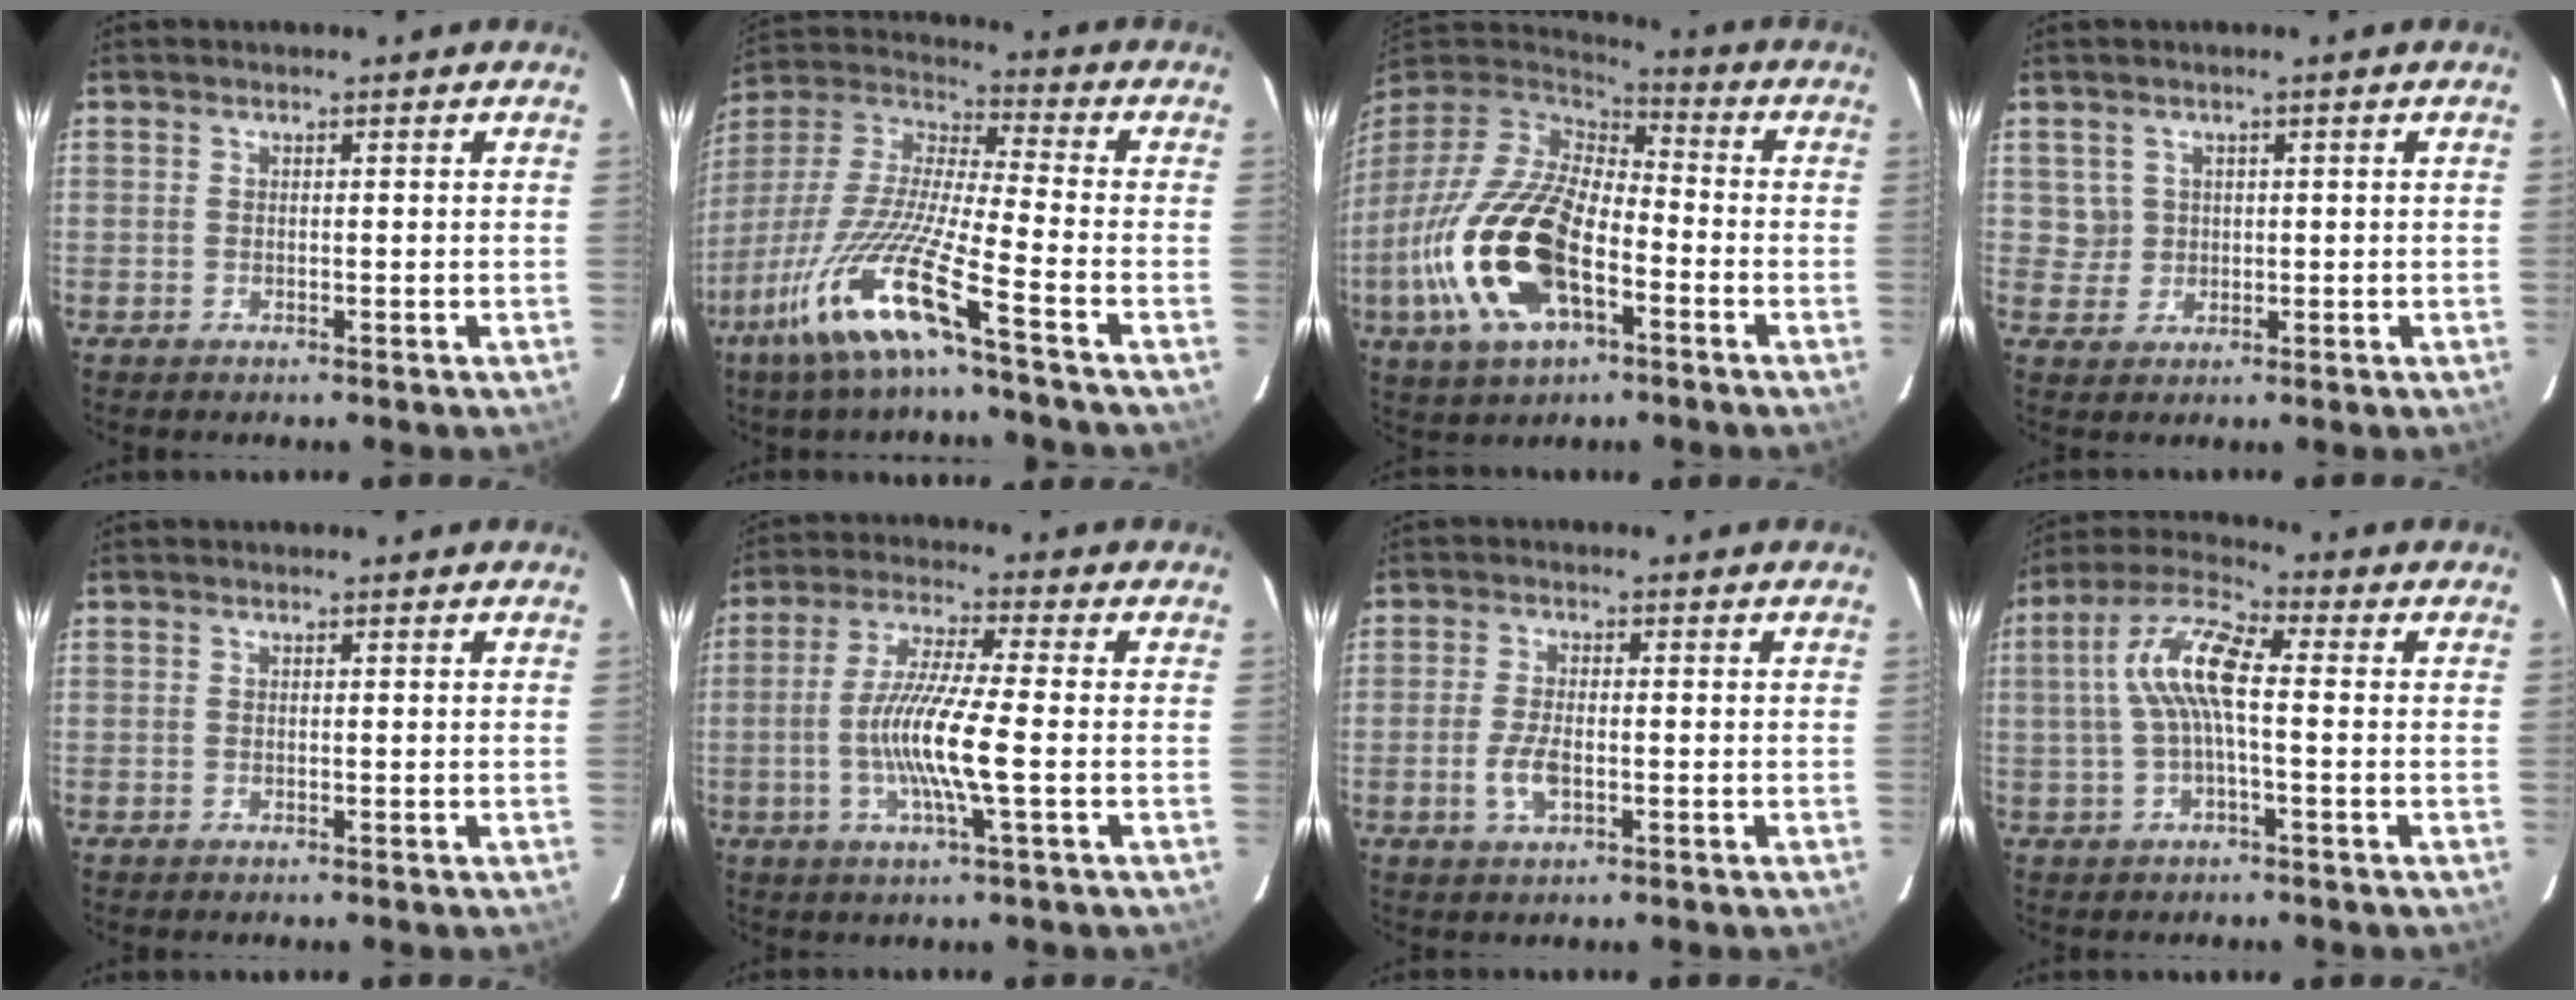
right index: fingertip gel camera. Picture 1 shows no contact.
{"total": 16.4, "force": [-9.8, 0.5, 13.2], "torque": [-0.267, -0.030, -0.194]}
{"total": 22.2, "force": [-7.6, 10.9, 17.8], "torque": [-0.386, -0.032, -0.140]}
{"total": 2.9, "force": [0.8, 2.8, -0.2], "torque": [0.014, 0.010, 0.016]}
{"total": 0.0}
{"total": 11.0, "force": [-2.3, 0.4, 10.8], "torque": [-0.211, -0.007, -0.044]}
{"total": 4.8, "force": [-1.4, 2.1, 4.0], "torque": [-0.090, -0.003, -0.027]}
{"total": 9.9, "force": [0.2, 2.7, 9.5], "torque": [-0.193, 0.017, 0.003]}